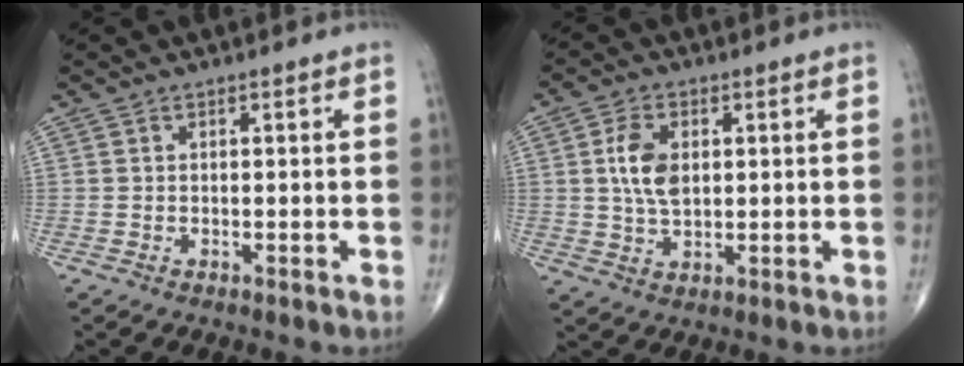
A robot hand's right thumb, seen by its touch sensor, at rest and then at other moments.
{"total": 7.0, "force": [1.2, 4.2, 5.5], "torque": [-0.099, -0.004, 0.022]}